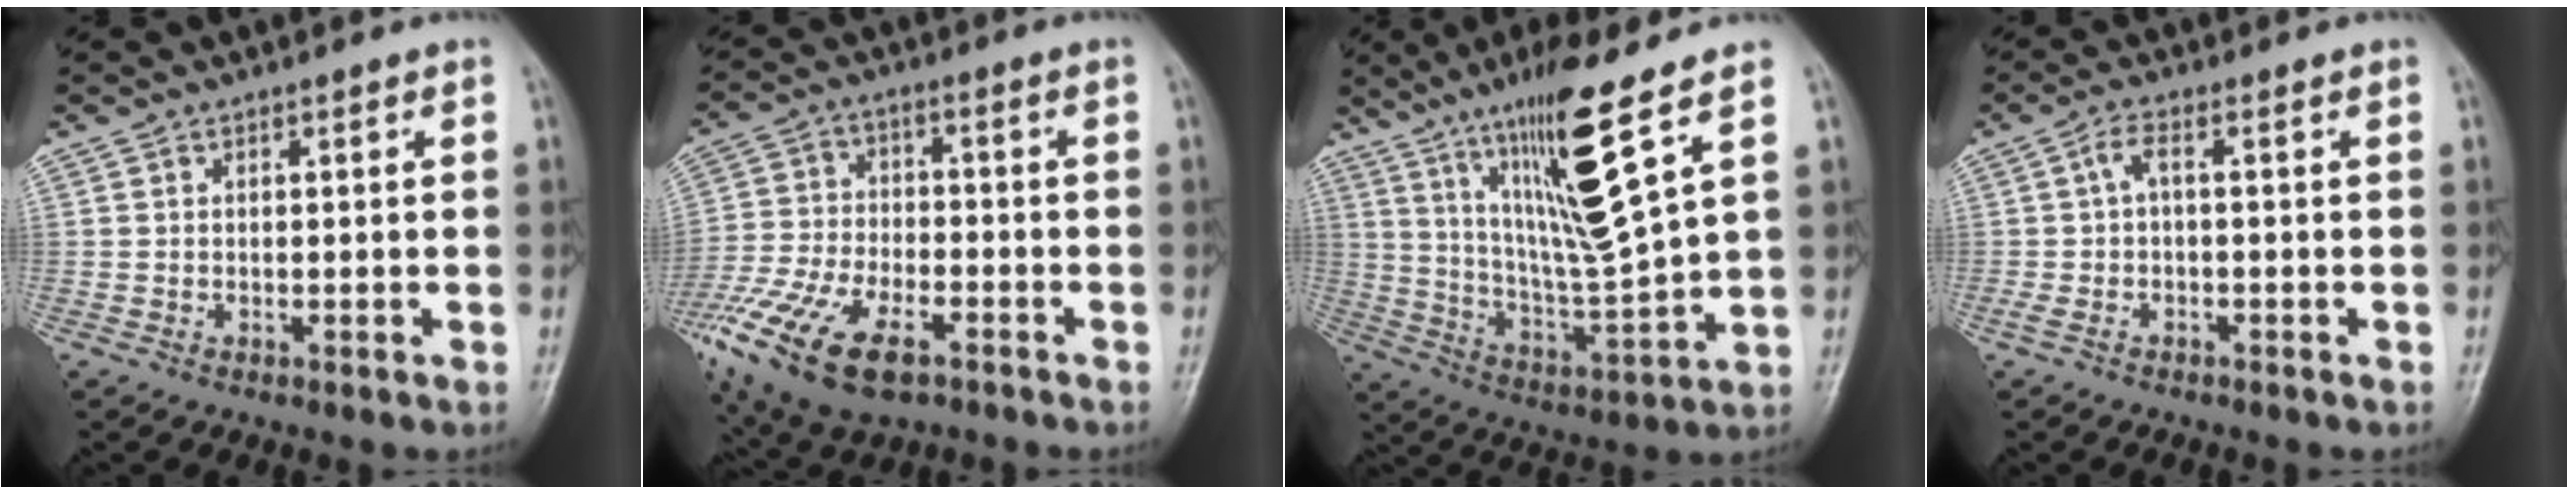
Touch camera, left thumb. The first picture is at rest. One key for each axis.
{"total": 17.9, "fx": -9.5, "fy": 8.2, "fz": 12.8, "tx": -0.283, "ty": 0.003, "tz": -0.174}
{"total": 17.0, "fx": 9.1, "fy": 0.9, "fz": 14.4, "tx": -0.256, "ty": -0.062, "tz": 0.172}
{"total": 3.5, "fx": -0.3, "fy": 0.8, "fz": 3.4, "tx": -0.089, "ty": 0.016, "tz": -0.006}